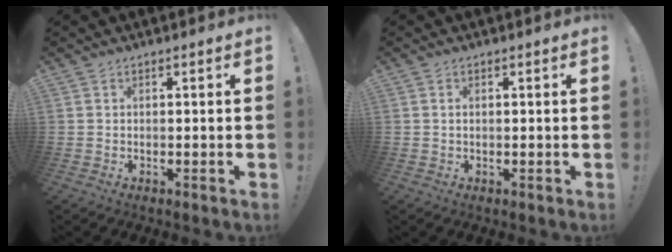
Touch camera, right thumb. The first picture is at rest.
{"total": 0.9, "force": [0.1, 0.7, 0.6], "torque": [-0.011, 0.004, 0.001]}